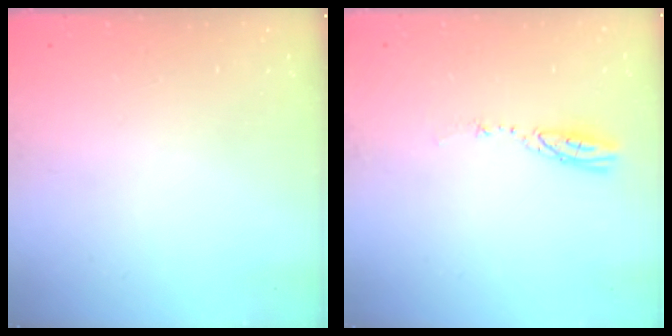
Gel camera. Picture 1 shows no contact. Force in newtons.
{"total": 3.5, "press": 3.5, "slide": 0.3}